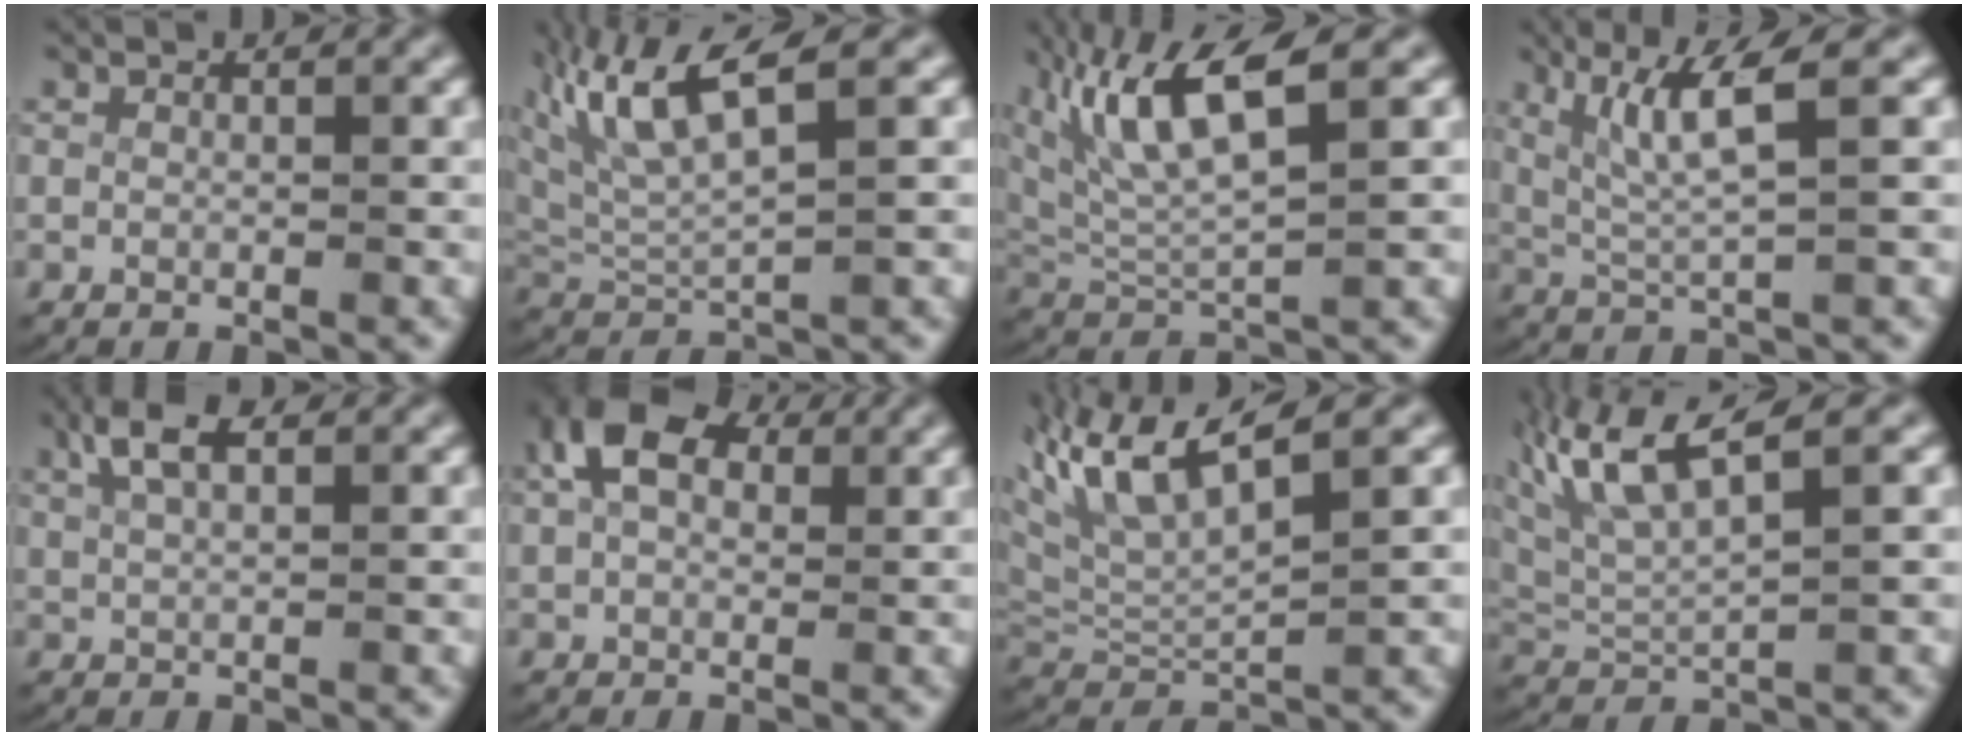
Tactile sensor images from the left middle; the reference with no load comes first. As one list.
[{"total": 6.7, "force": [2.9, 3.5, 5.0], "torque": [-0.120, 0.006, 0.053]}, {"total": 7.6, "force": [3.1, 3.6, 5.9], "torque": [-0.140, 0.006, 0.057]}, {"total": 4.8, "force": [2.1, 1.1, 4.2], "torque": [-0.080, 0.000, 0.041]}, {"total": 3.1, "force": [2.1, 0.9, 2.2], "torque": [-0.052, 0.004, 0.041]}, {"total": 6.6, "force": [2.6, 4.2, 4.3], "torque": [-0.091, 0.005, 0.040]}, {"total": 8.3, "force": [3.6, 5.0, 5.5], "torque": [-0.145, -0.006, 0.069]}, {"total": 6.0, "force": [2.8, 2.9, 4.4], "torque": [-0.110, 0.004, 0.053]}]